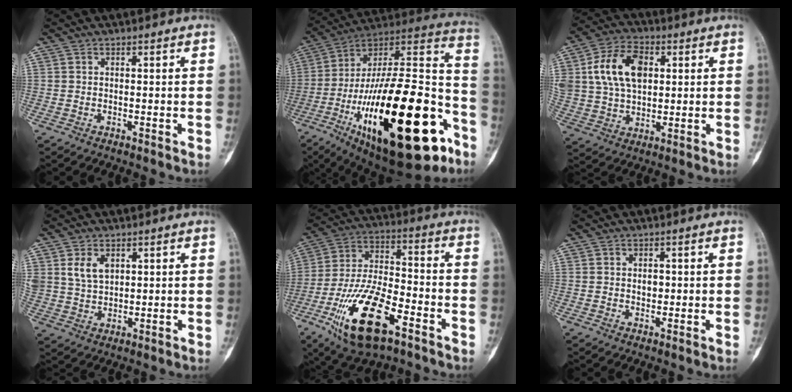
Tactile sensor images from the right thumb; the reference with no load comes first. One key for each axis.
{"total": 41.8, "fx": -16.7, "fy": 16.0, "fz": 34.8, "tx": -0.528, "ty": 0.058, "tz": -0.258}
{"total": 14.0, "fx": 3.5, "fy": 9.2, "fz": 10.0, "tx": -0.170, "ty": 0.007, "tz": 0.065}
{"total": 5.6, "fx": 2.4, "fy": 3.7, "fz": 3.5, "tx": -0.054, "ty": -0.011, "tz": 0.053}
{"total": 19.0, "fx": -9.4, "fy": 8.0, "fz": 14.5, "tx": -0.273, "ty": 0.048, "tz": -0.166}
{"total": 1.8, "fx": 0.2, "fy": 1.3, "fz": 1.2, "tx": -0.011, "ty": 0.001, "tz": 0.003}